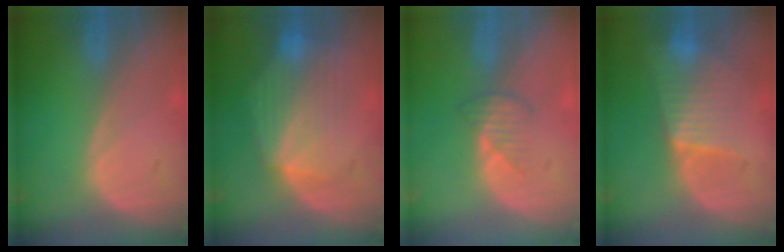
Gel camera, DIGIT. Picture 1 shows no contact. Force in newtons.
{"total": 8.9, "press": 8.2, "slide": 3.4}
{"total": 2.7, "press": 2.6, "slide": 0.6}
{"total": 6.4, "press": 6.3, "slide": 0.8}